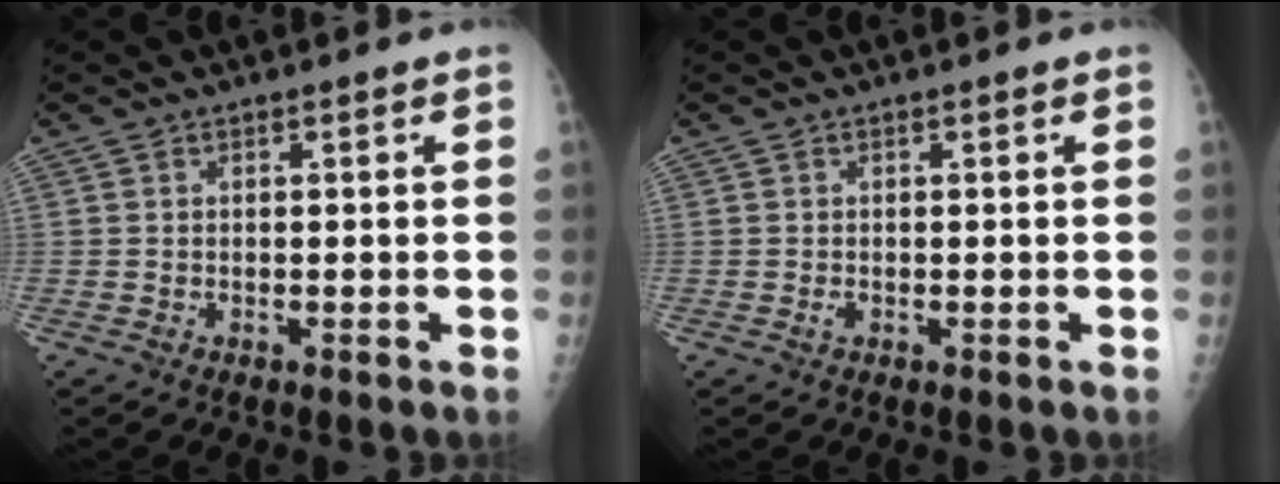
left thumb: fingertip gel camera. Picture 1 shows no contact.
{"total": 0.8, "force": [-0.2, 0.5, 0.6], "torque": [-0.012, 0.002, -0.004]}